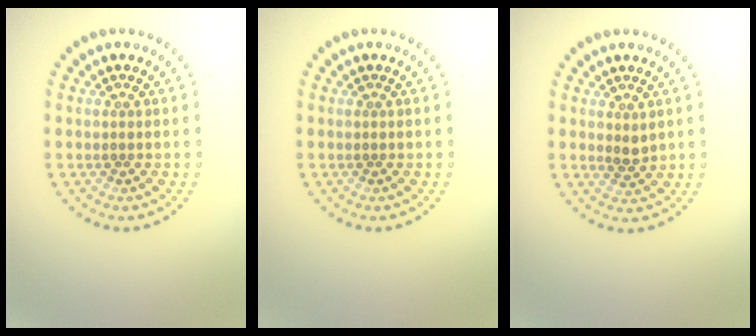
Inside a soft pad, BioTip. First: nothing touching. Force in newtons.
{"total": 0.0}
{"total": 1.2, "press": 1.0, "slide": 0.6}